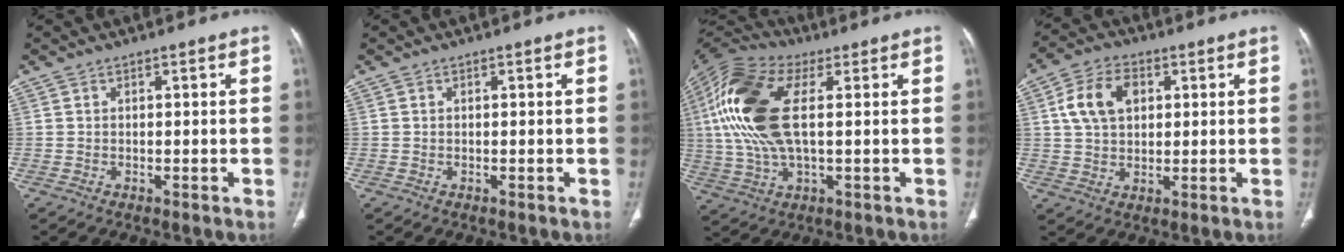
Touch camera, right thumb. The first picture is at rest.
{"total": 0.0}
{"total": 18.8, "force": [3.4, 8.9, 16.2], "torque": [-0.356, 0.013, 0.057]}
{"total": 9.5, "force": [2.6, 6.4, 6.5], "torque": [-0.112, 0.007, 0.045]}